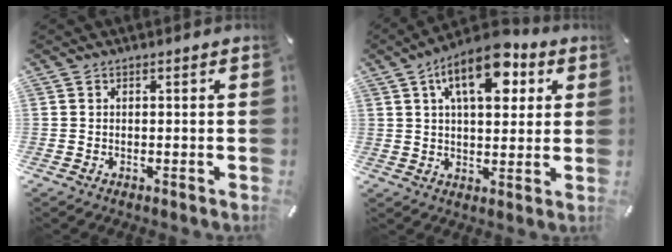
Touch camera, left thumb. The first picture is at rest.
{"total": 14.0, "force": [6.3, 7.3, 10.2], "torque": [-0.151, -0.015, 0.105]}